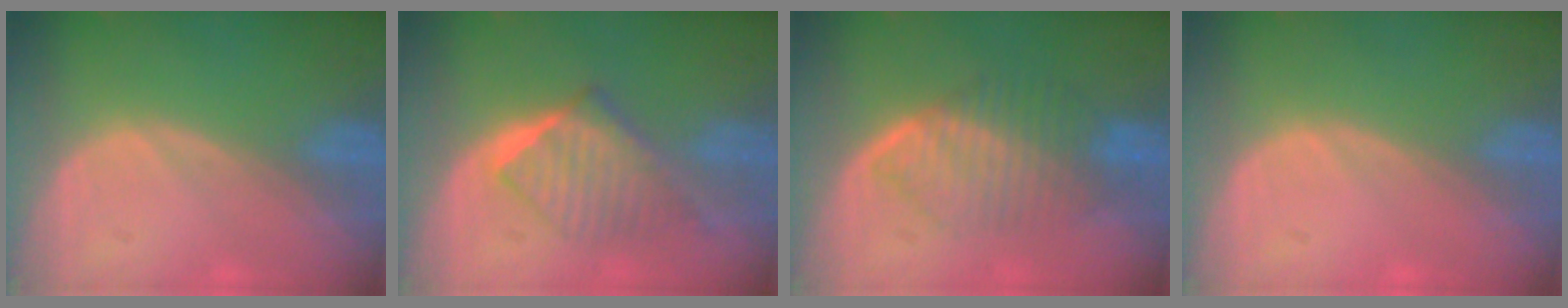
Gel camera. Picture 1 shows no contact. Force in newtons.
{"total": 6.4, "press": 6.3, "slide": 1.5}
{"total": 6.7, "press": 6.7, "slide": 0.7}
{"total": 0.6, "press": 0.1, "slide": 0.6}